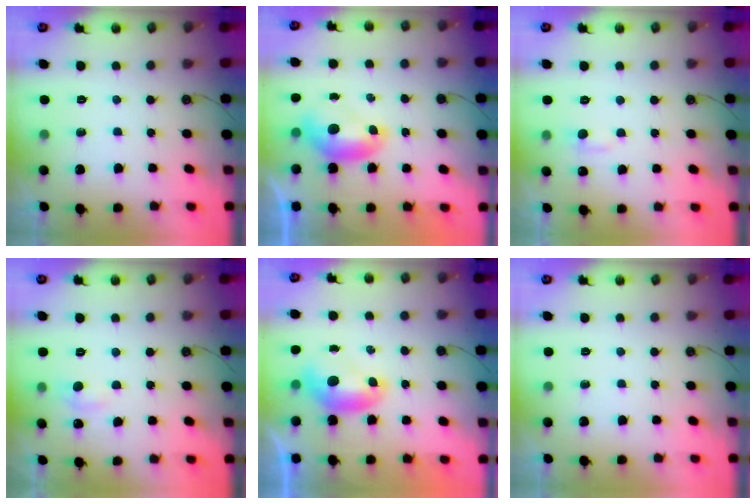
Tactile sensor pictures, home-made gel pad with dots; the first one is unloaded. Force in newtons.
{"total": 0.0}
{"total": 1.5, "press": 1.3, "slide": 0.8}
{"total": 1.0, "press": 0.5, "slide": 0.9}
{"total": 0.0}
{"total": 0.0}